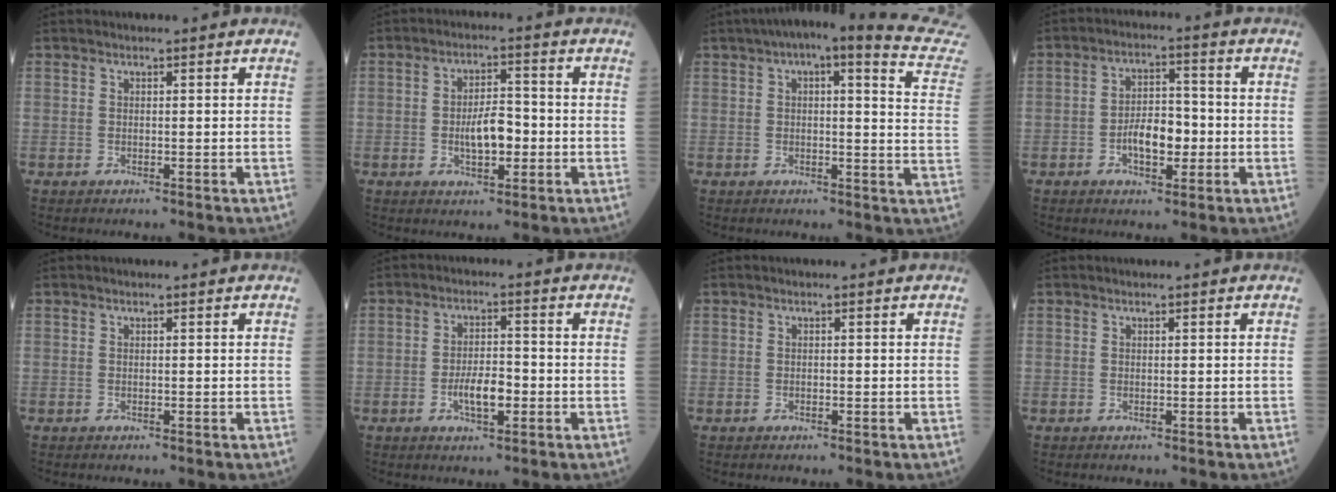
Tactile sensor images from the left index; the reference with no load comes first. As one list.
[{"total": 5.8, "force": [-1.2, 2.3, 5.2], "torque": [-0.097, 0.008, -0.020]}, {"total": 18.4, "force": [15.8, 1.4, 9.4], "torque": [-0.119, -0.020, 0.165]}, {"total": 6.3, "force": [-1.7, 3.0, 5.3], "torque": [-0.099, 0.010, -0.029]}, {"total": 0.0}, {"total": 5.1, "force": [-1.6, 1.8, 4.5], "torque": [-0.086, 0.002, -0.029]}, {"total": 0.0}, {"total": 0.0}]